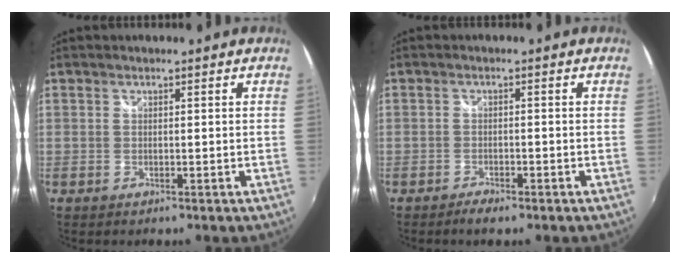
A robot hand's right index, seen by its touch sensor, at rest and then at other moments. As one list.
[{"total": 2.6, "force": [-2.1, 0.7, 1.2], "torque": [-0.034, -0.006, -0.040]}]